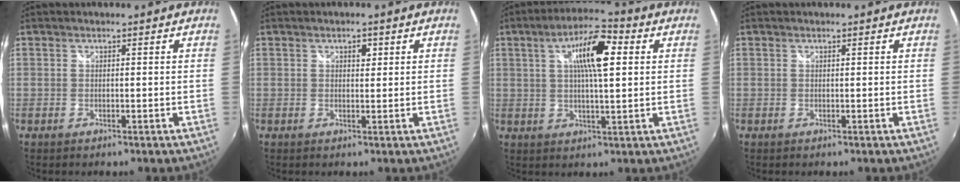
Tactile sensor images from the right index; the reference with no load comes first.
{"total": 1.5, "force": [0.7, 1.0, 1.0], "torque": [-0.012, 0.005, 0.010]}
{"total": 10.4, "force": [2.8, 2.6, 9.6], "torque": [-0.162, 0.018, 0.043]}
{"total": 0.0}